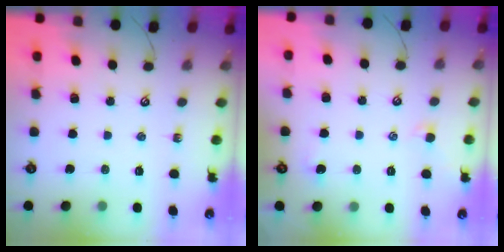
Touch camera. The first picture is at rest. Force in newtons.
{"total": 0.8, "press": 0.6, "slide": 0.6}